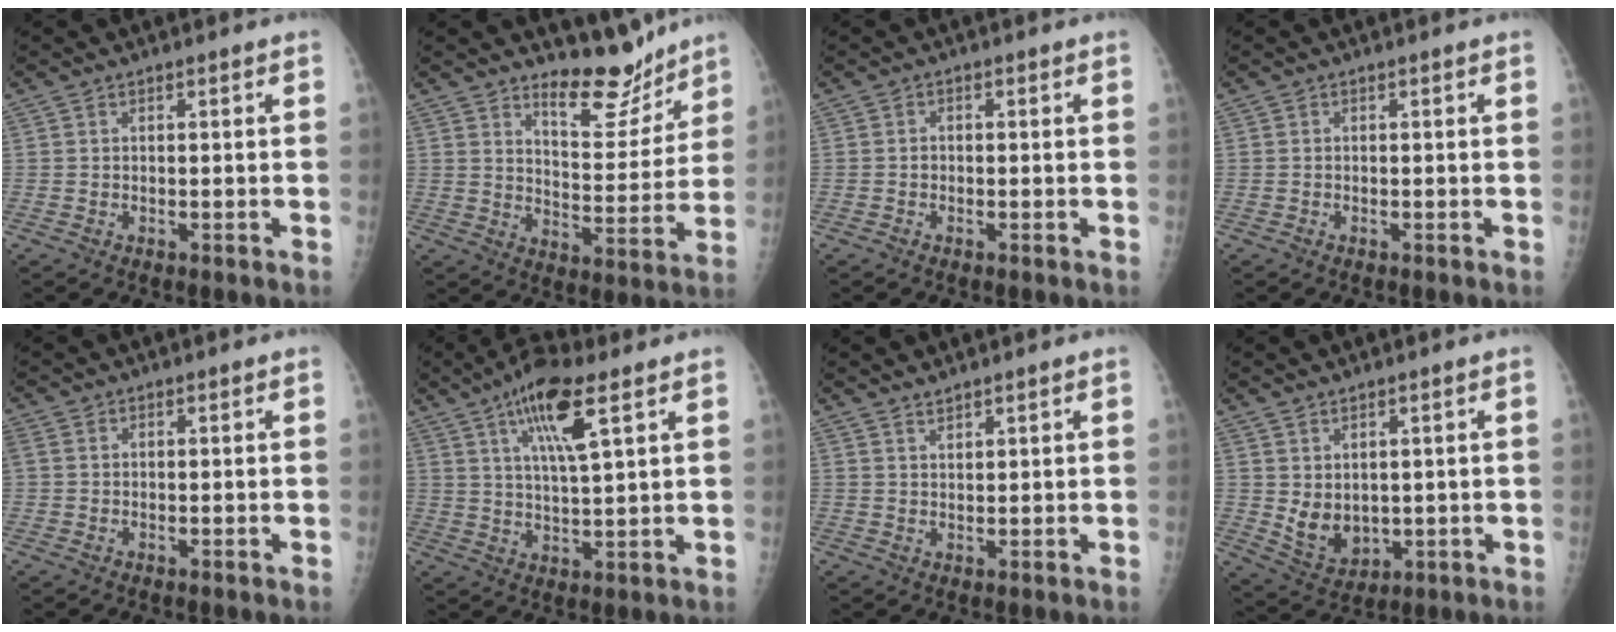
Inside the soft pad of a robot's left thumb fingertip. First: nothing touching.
{"total": 10.4, "force": [9.1, 3.4, 3.7], "torque": [-0.019, -0.079, 0.151]}
{"total": 0.8, "force": [-0.2, 0.7, 0.4], "torque": [0.000, 0.002, -0.006]}
{"total": 0.0}
{"total": 1.6, "force": [0.5, 1.2, 1.0], "torque": [-0.032, 0.005, 0.014]}
{"total": 11.1, "force": [5.6, 2.6, 9.2], "torque": [-0.162, -0.020, 0.102]}
{"total": 2.0, "force": [1.9, 0.3, 0.6], "torque": [-0.005, -0.010, 0.035]}
{"total": 6.5, "force": [1.1, 4.5, 4.5], "torque": [-0.060, -0.021, 0.043]}